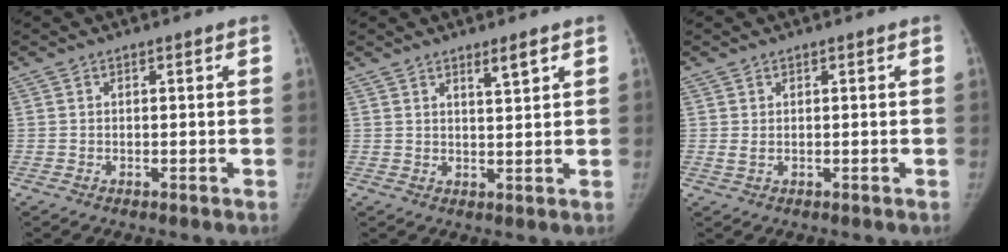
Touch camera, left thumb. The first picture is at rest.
{"total": 2.7, "force": [1.9, 0.2, 1.9], "torque": [-0.028, -0.018, 0.033]}
{"total": 0.6, "force": [0.0, 0.4, 0.4], "torque": [-0.012, 0.002, 0.006]}